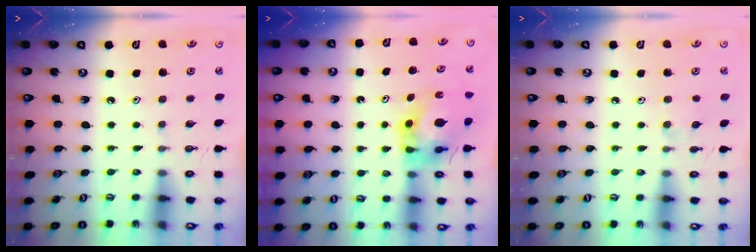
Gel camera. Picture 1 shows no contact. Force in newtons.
{"total": 7.1, "press": 7.1, "slide": 0.7}
{"total": 4.4, "press": 4.3, "slide": 0.6}